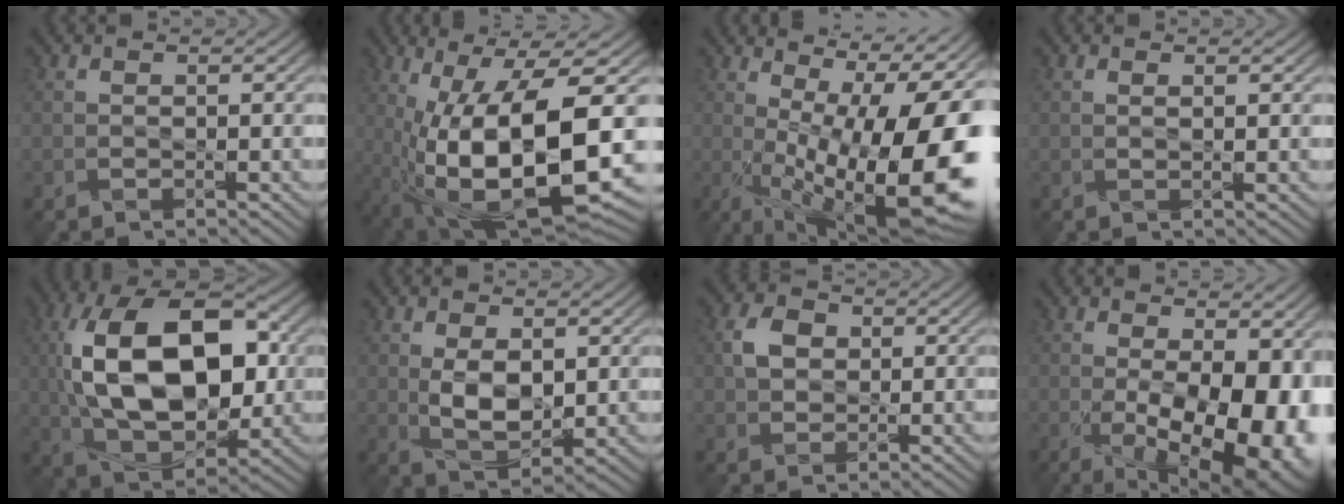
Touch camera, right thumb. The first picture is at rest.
{"total": 16.7, "force": [-1.9, 6.1, 15.4], "torque": [-0.263, -0.007, -0.024]}
{"total": 19.2, "force": [-0.9, 6.9, 17.9], "torque": [-0.247, -0.001, -0.017]}
{"total": 0.8, "force": [0.5, 0.0, 0.6], "torque": [-0.011, 0.002, 0.008]}
{"total": 17.9, "force": [1.1, 10.5, 14.5], "torque": [-0.278, 0.014, 0.014]}
{"total": 5.6, "force": [0.6, 3.1, 4.6], "torque": [-0.099, -0.010, 0.018]}
{"total": 3.8, "force": [0.9, 3.0, 2.2], "torque": [-0.050, 0.006, 0.010]}
{"total": 15.9, "force": [-2.4, 7.5, 13.9], "torque": [-0.185, -0.042, -0.003]}